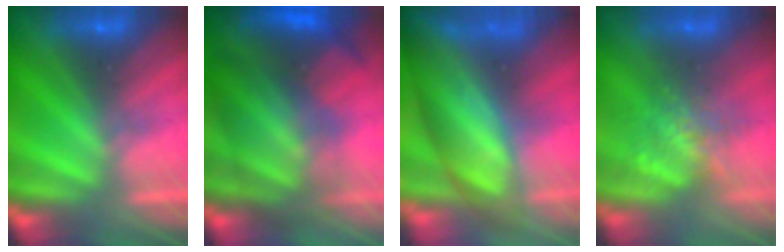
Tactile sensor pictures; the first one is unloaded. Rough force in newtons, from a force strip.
{"total": 9.9}
{"total": 10.2}
{"total": 10.0}